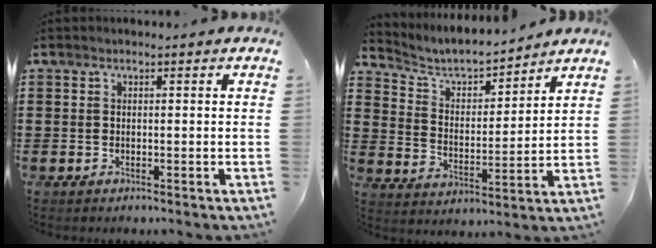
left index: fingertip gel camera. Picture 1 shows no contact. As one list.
[{"total": 5.0, "force": [4.7, 1.2, 1.3], "torque": [-0.051, -0.030, 0.075]}]